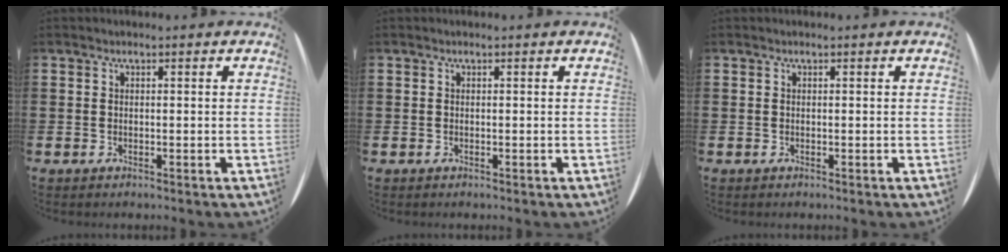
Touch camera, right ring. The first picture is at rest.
{"total": 0.0}
{"total": 0.0}